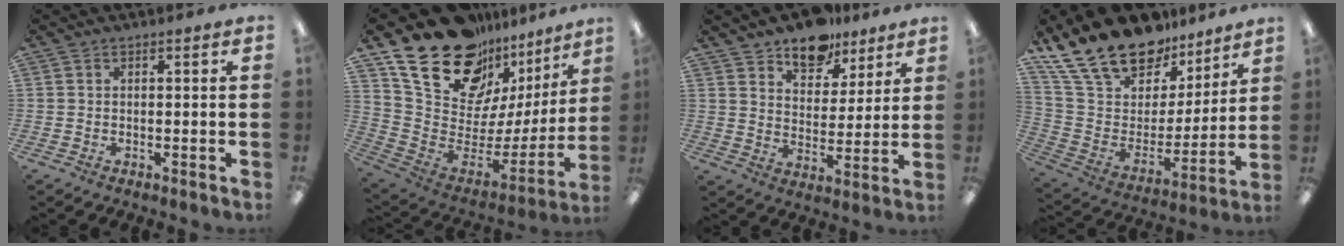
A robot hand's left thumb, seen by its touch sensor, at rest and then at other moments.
{"total": 25.6, "force": [17.5, 14.0, 12.4], "torque": [-0.196, -0.117, 0.338]}
{"total": 11.2, "force": [9.0, 6.1, 2.9], "torque": [-0.040, -0.060, 0.166]}
{"total": 20.9, "force": [16.5, 10.4, 7.5], "torque": [-0.157, -0.112, 0.310]}